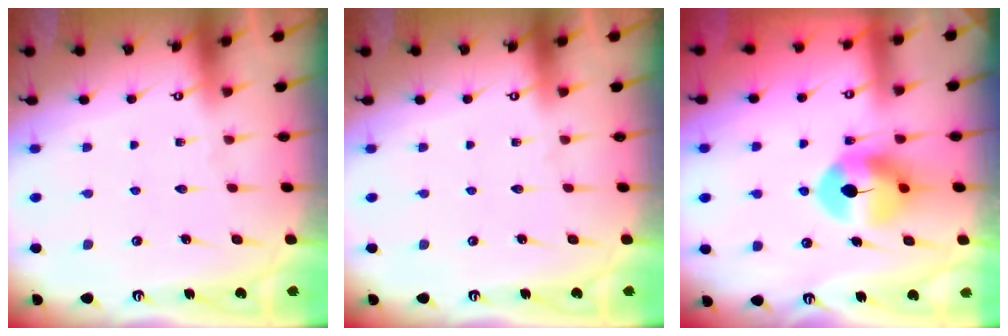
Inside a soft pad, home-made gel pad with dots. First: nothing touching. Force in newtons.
{"total": 0.0}
{"total": 9.1, "press": 9.1, "slide": 0.5}